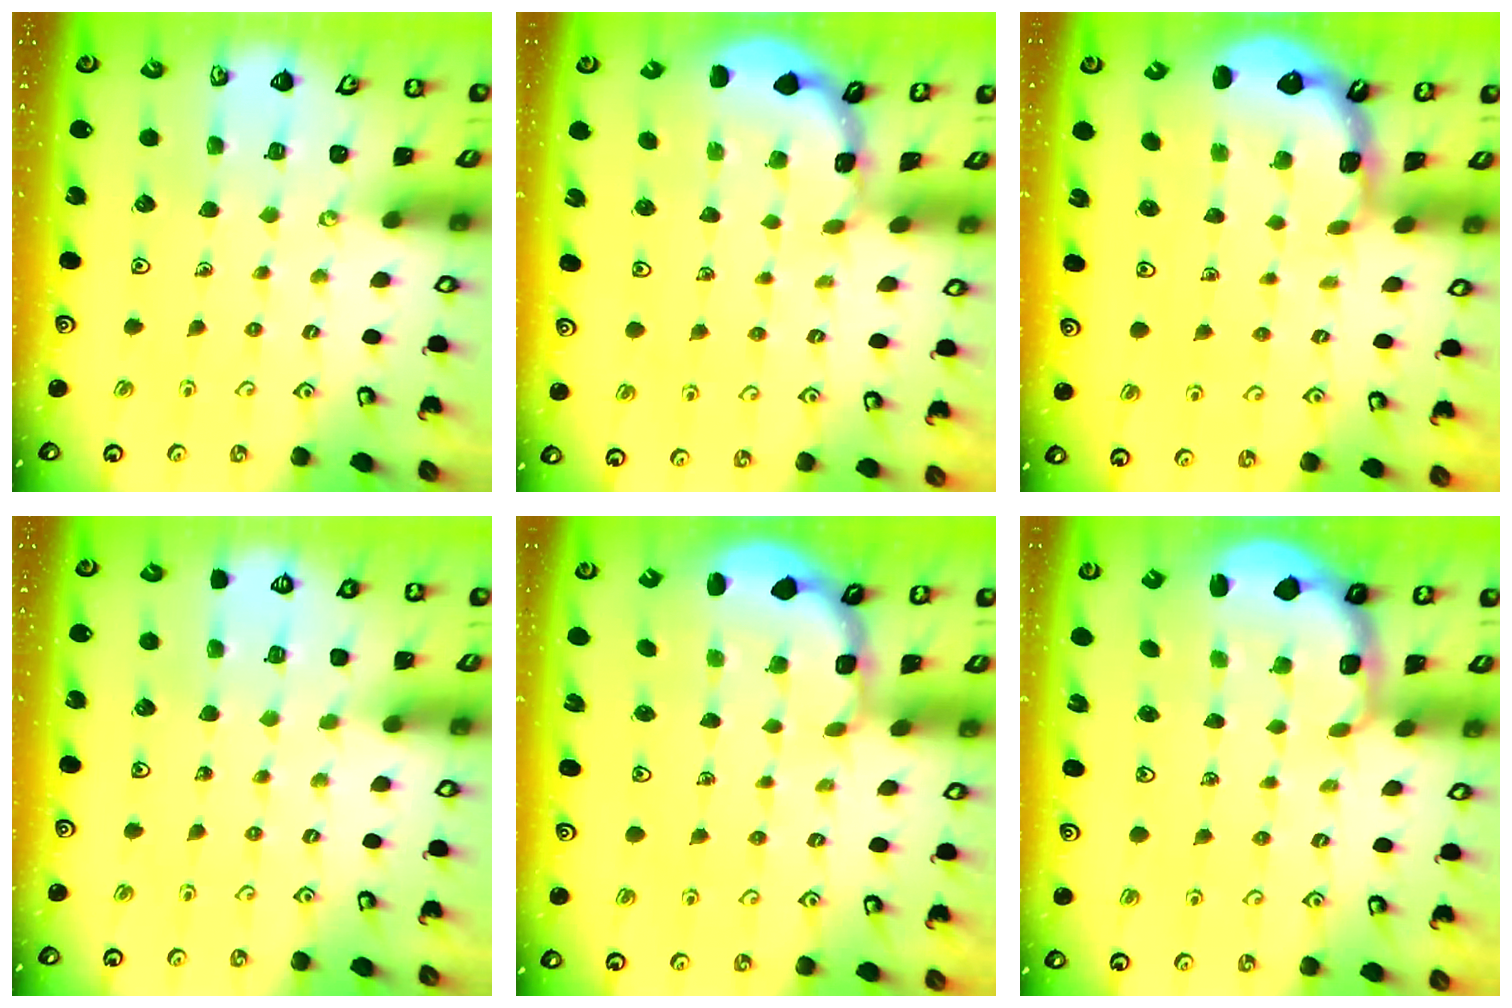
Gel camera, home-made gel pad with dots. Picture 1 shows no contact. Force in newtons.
{"total": 1.3, "press": 1.3, "slide": 0.1}
{"total": 1.3, "press": 1.2, "slide": 0.1}
{"total": 0.0}
{"total": 2.7, "press": 2.1, "slide": 1.7}
{"total": 2.2, "press": 1.5, "slide": 1.6}